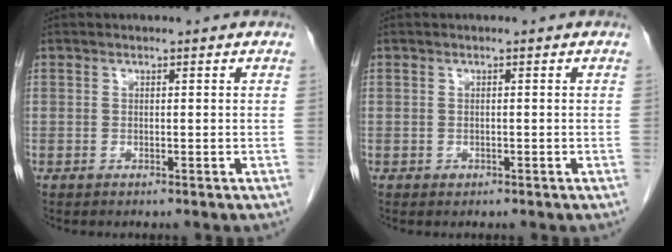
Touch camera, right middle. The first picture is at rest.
{"total": 0.5, "force": [-0.3, 0.4, 0.2], "torque": [-0.003, 0.002, -0.004]}